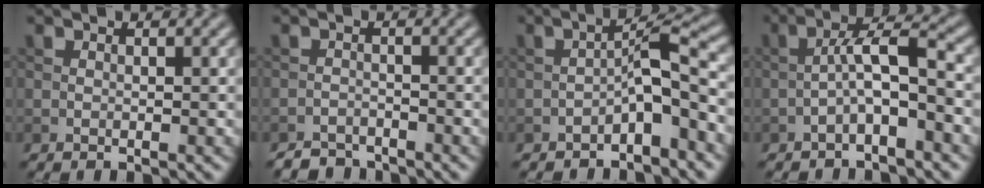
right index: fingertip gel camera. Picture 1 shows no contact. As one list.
[{"total": 2.3, "force": [-2.2, 0.7, 0.1], "torque": [0.005, 0.004, -0.042]}, {"total": 4.0, "force": [-2.0, 0.9, 3.3], "torque": [-0.053, 0.022, -0.038]}, {"total": 3.8, "force": [-1.5, 0.7, 3.5], "torque": [-0.062, 0.022, -0.033]}]